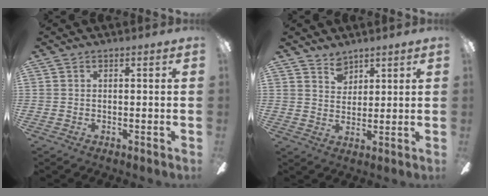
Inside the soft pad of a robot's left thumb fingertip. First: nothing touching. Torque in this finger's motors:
{"motor_torque": [0.24, 0.18, -0.48, -0.08, -0.05]}